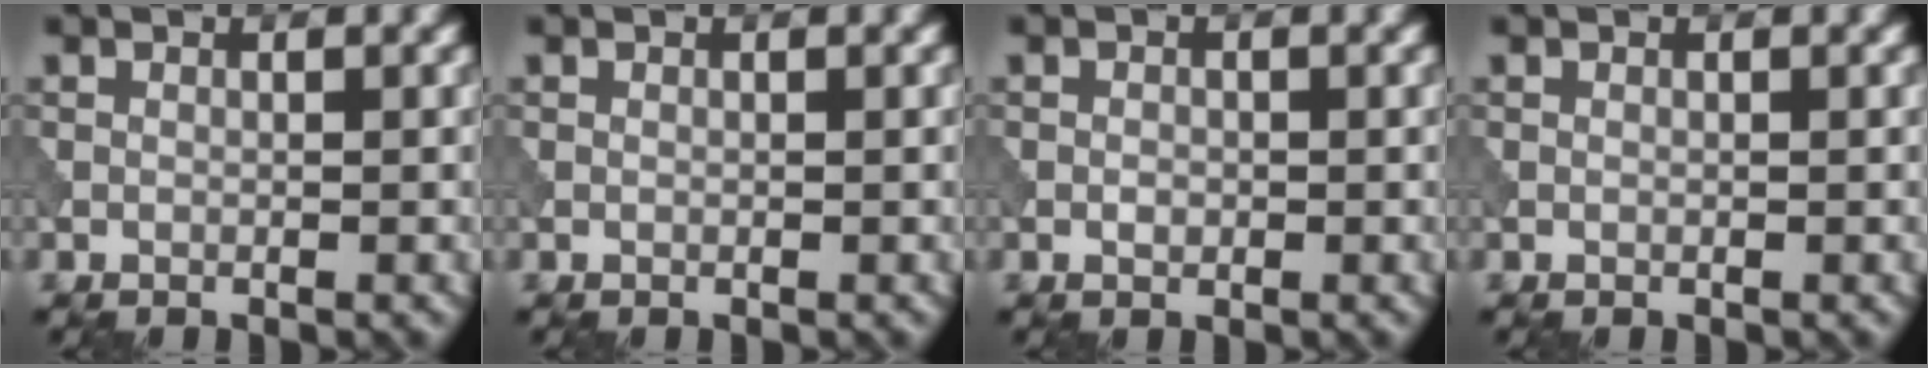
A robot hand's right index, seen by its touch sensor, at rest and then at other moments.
{"total": 0.0}
{"total": 0.8, "force": [-0.2, 0.5, 0.5], "torque": [-0.008, 0.000, -0.005]}
{"total": 0.0}